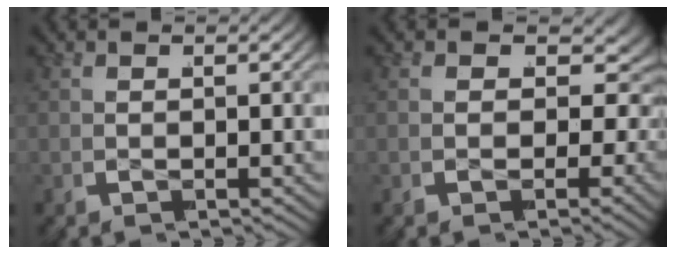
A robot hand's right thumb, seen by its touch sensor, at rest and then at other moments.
{"total": 7.6, "force": [-1.0, 5.0, 5.6], "torque": [-0.086, -0.019, -0.004]}